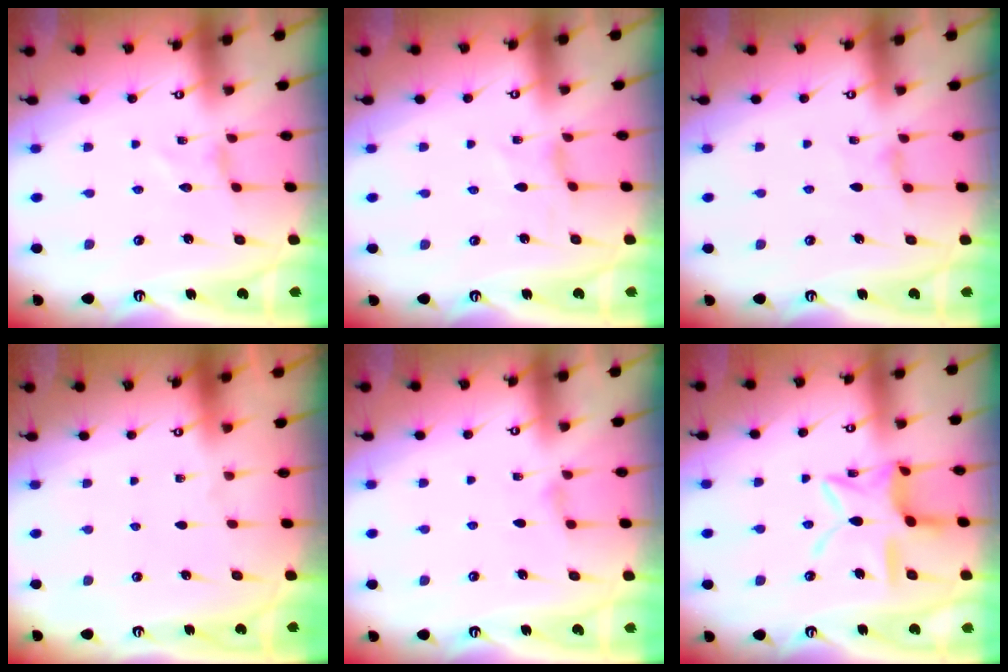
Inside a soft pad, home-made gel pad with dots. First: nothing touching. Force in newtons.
{"total": 1.5, "press": 1.5, "slide": 0.3}
{"total": 2.6, "press": 2.6, "slide": 0.5}
{"total": 0.0}
{"total": 2.0, "press": 2.0, "slide": 0.4}
{"total": 13.7, "press": 13.6, "slide": 1.1}